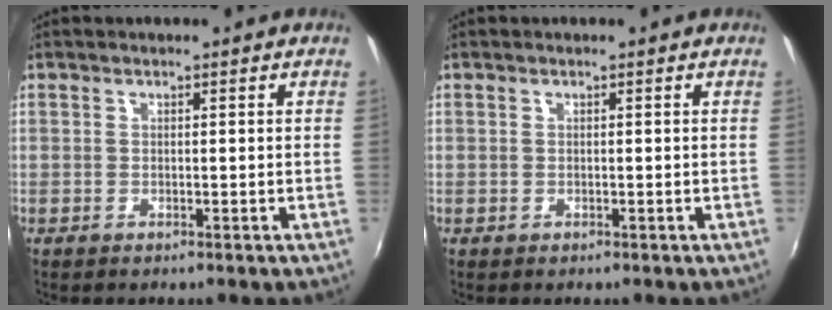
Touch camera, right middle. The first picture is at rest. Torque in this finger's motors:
{"motor_torque": [0.26, -0.19, 0.06, -0.01]}